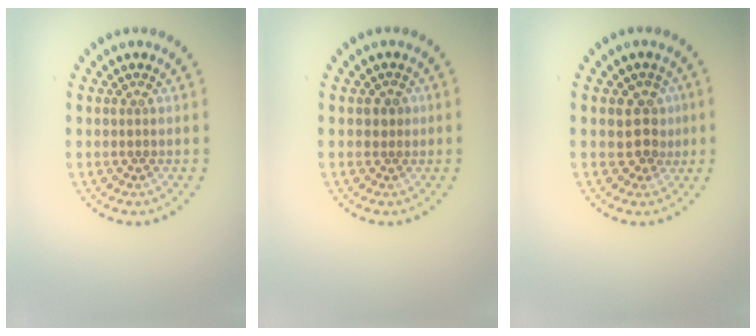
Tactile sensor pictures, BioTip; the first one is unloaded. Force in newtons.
{"total": 0.8, "press": 0.6, "slide": 0.5}
{"total": 3.0, "press": 2.6, "slide": 1.4}